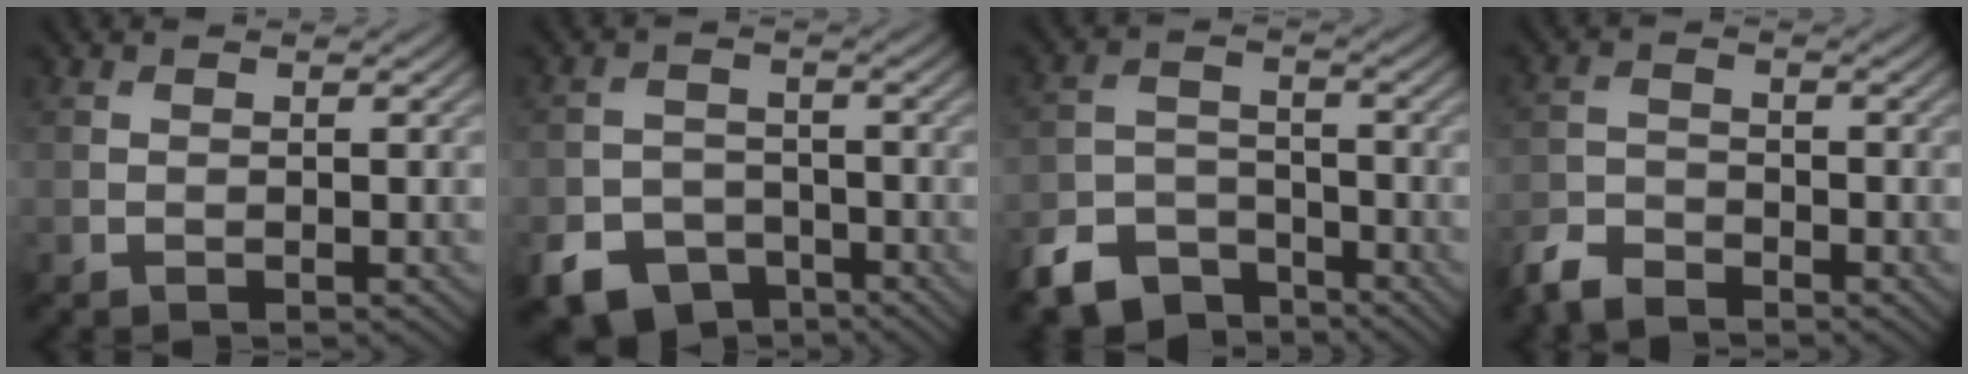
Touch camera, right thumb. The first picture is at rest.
{"total": 6.8, "force": [-4.7, 4.2, 2.5], "torque": [-0.054, -0.015, -0.086]}
{"total": 7.6, "force": [-5.9, 3.8, 2.8], "torque": [-0.060, -0.014, -0.119]}
{"total": 4.2, "force": [-3.7, 1.4, 1.4], "torque": [-0.032, -0.008, -0.086]}